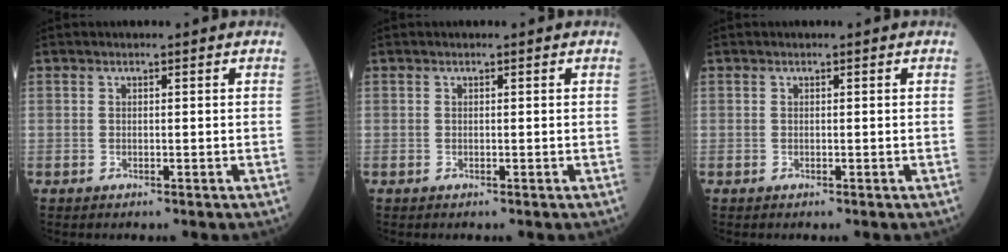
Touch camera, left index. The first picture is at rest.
{"total": 0.0}
{"total": 0.0}